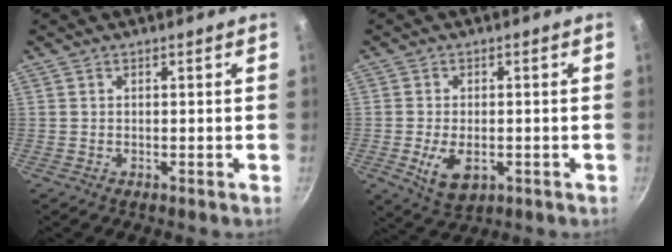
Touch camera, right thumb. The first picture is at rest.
{"total": 7.0, "force": [-1.8, 4.1, 5.4], "torque": [-0.091, -0.005, -0.022]}